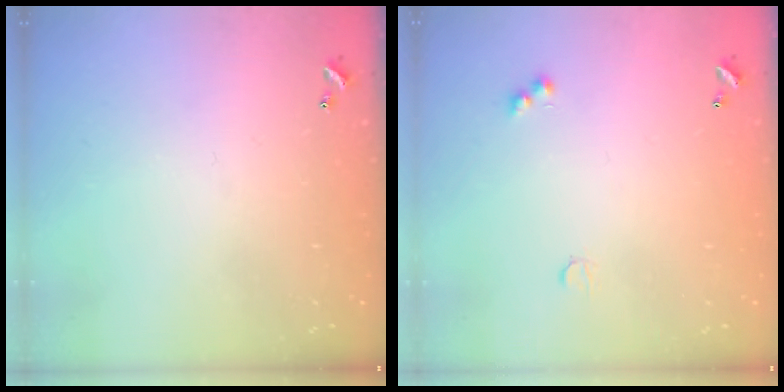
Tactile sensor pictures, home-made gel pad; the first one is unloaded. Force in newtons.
{"total": 2.5, "press": 2.4, "slide": 0.5}